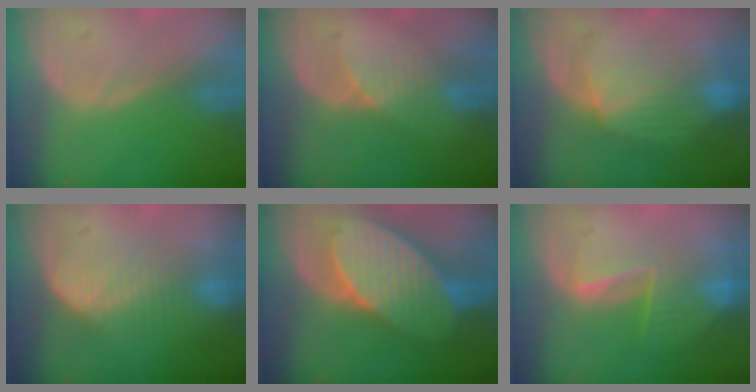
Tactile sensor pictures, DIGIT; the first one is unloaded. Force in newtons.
{"total": 3.6, "press": 3.3, "slide": 1.4}
{"total": 8.9, "press": 8.0, "slide": 3.9}
{"total": 6.8, "press": 6.7, "slide": 1.4}
{"total": 10.9, "press": 10.9, "slide": 0.7}
{"total": 8.2, "press": 7.1, "slide": 4.3}